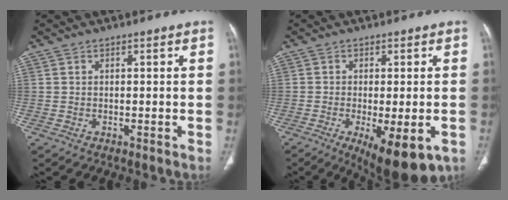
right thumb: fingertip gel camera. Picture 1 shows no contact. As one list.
[{"total": 12.2, "force": [-5.2, 4.5, 10.0], "torque": [-0.138, -0.009, -0.069]}]